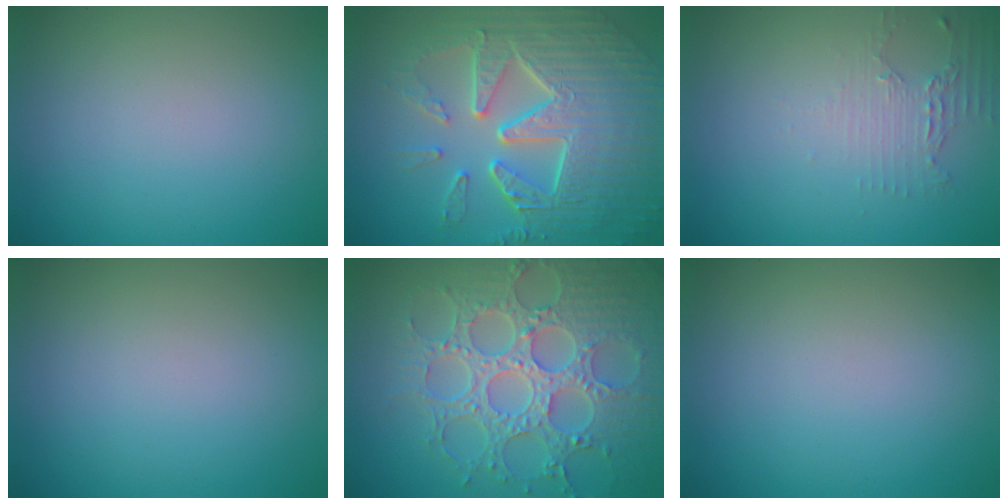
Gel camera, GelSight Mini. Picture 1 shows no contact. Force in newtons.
{"total": 9.8, "press": 6.6, "slide": 7.2}
{"total": 2.3, "press": 1.7, "slide": 1.5}
{"total": 0.0}
{"total": 8.3, "press": 6.5, "slide": 5.1}
{"total": 0.0}